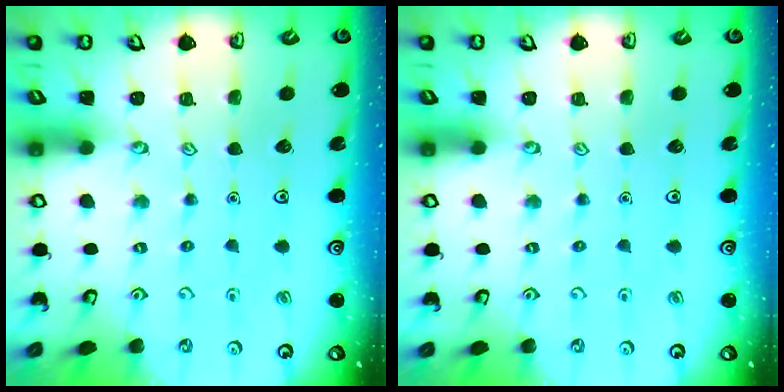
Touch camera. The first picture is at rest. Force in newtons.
{"total": 0.0}